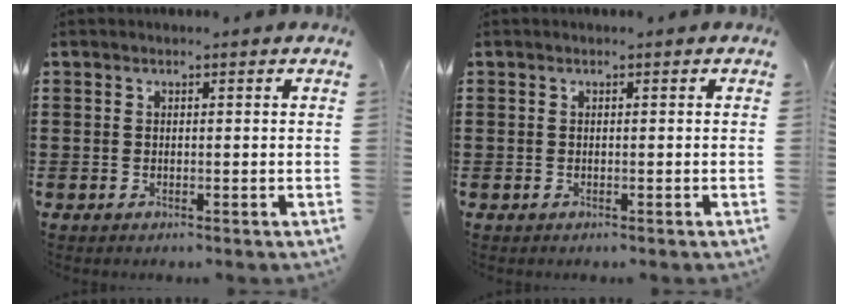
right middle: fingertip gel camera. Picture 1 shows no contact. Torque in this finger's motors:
{"motor_torque": [0.29, -0.09, 0.03, 0.01]}